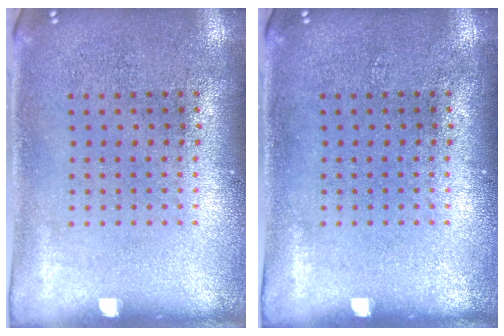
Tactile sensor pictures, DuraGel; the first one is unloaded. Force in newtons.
{"total": 0.0}